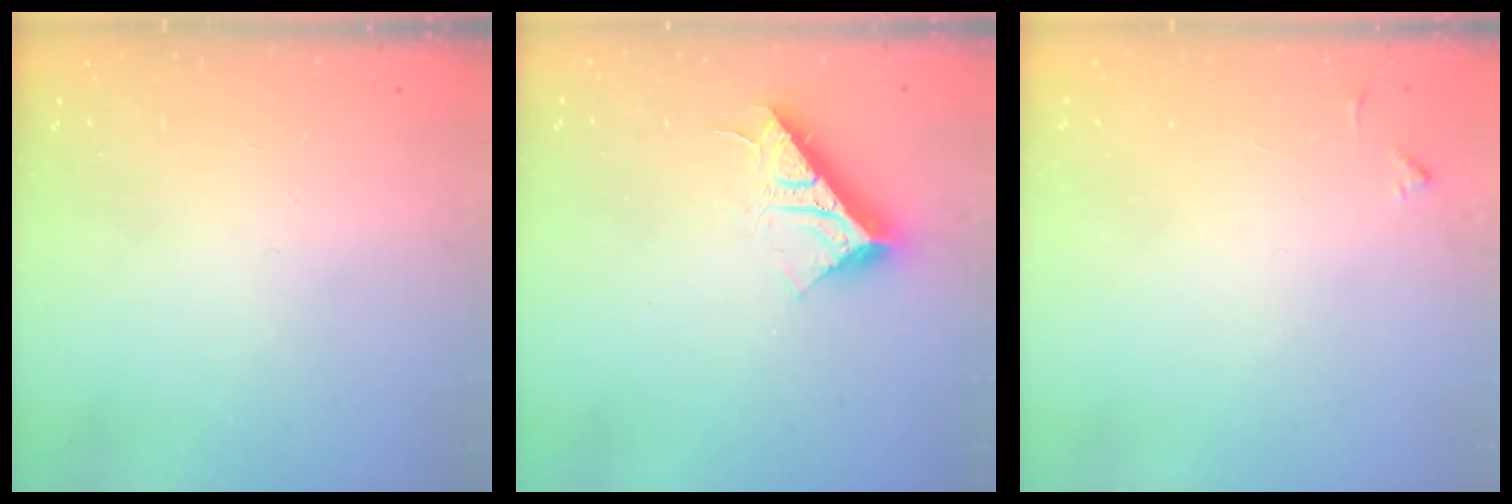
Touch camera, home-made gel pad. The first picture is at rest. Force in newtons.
{"total": 14.2, "press": 14.1, "slide": 0.5}
{"total": 4.1, "press": 4.0, "slide": 0.6}